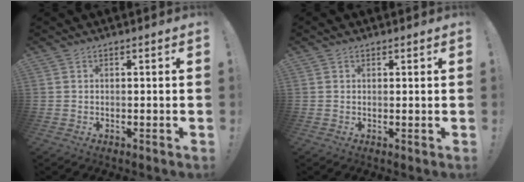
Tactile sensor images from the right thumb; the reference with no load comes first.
{"total": 1.1, "force": [0.8, 0.7, 0.4], "torque": [0.006, -0.005, 0.012]}